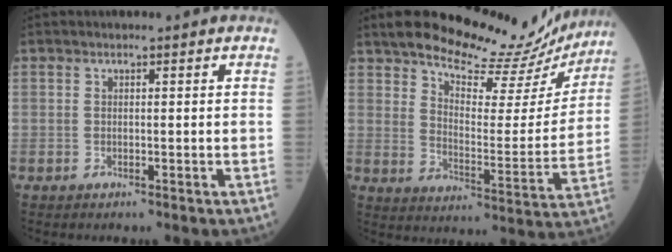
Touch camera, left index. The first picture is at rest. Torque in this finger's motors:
{"motor_torque": [1.02, -1.12, 0.35, 0.02]}